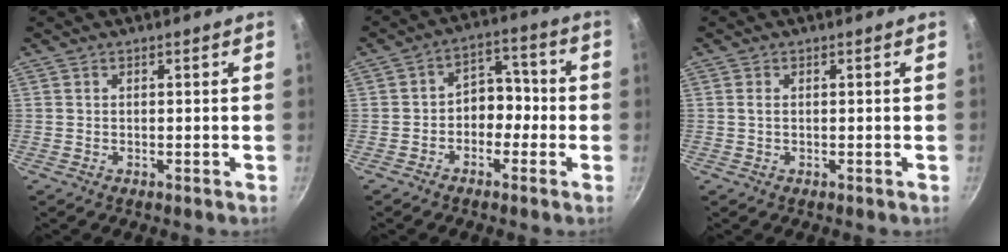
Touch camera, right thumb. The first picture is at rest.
{"total": 6.8, "force": [-1.9, 5.2, 4.0], "torque": [-0.004, 0.039, -0.041]}
{"total": 0.8, "force": [0.0, 0.5, 0.7], "torque": [-0.014, 0.001, 0.000]}